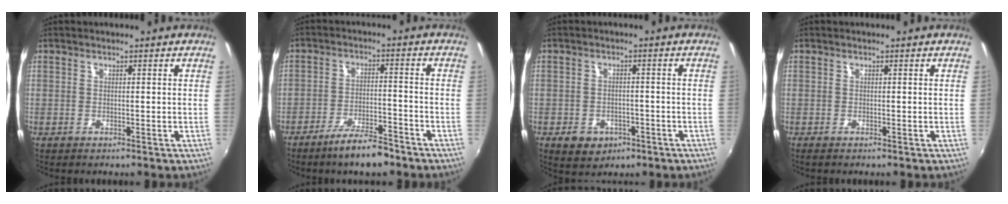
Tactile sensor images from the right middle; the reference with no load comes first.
{"total": 7.9, "force": [-6.2, 1.7, 4.6], "torque": [-0.096, 0.000, -0.101]}
{"total": 6.5, "force": [-3.2, 4.8, 3.0], "torque": [-0.075, 0.001, -0.035]}
{"total": 0.0}